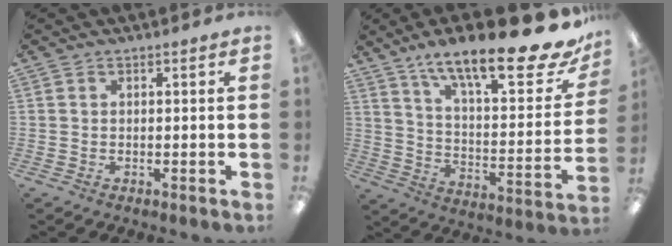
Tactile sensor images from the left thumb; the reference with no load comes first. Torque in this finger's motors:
{"motor_torque": [0.39, 0.39, 1.43, -1.35, 0.15]}